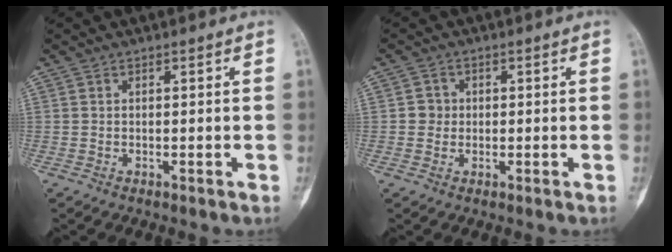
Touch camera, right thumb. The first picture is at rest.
{"total": 2.4, "force": [0.0, 2.4, 0.6], "torque": [0.007, 0.006, -0.003]}